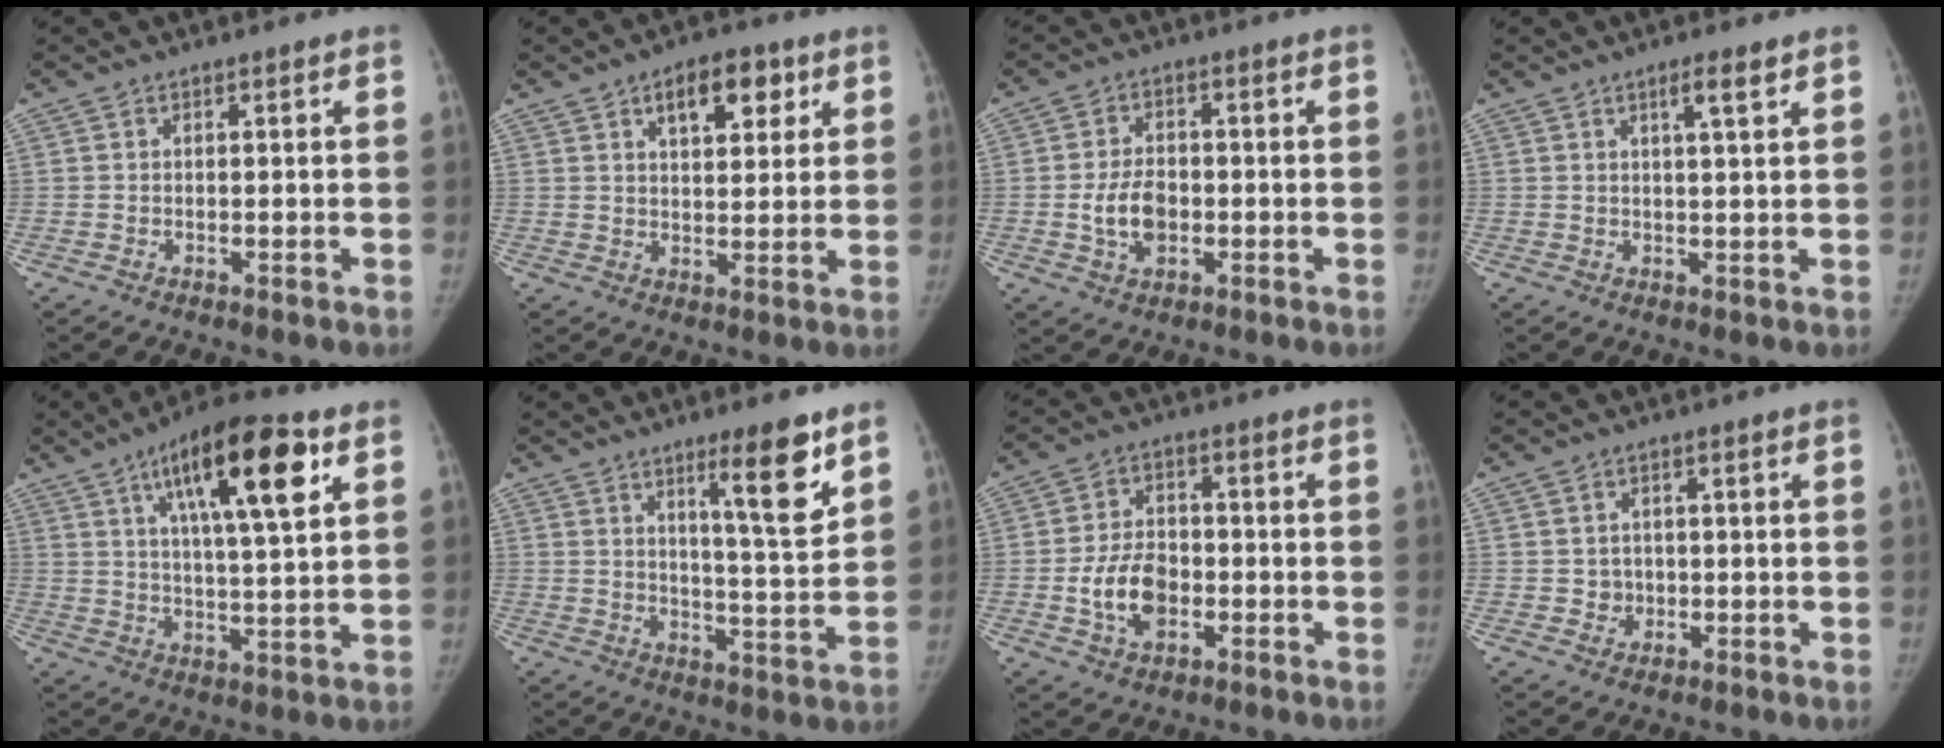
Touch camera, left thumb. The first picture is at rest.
{"total": 8.9, "force": [4.3, 4.5, 6.3], "torque": [-0.063, -0.012, 0.061]}
{"total": 6.9, "force": [-1.3, 4.6, 5.0], "torque": [-0.081, 0.008, -0.022]}
{"total": 3.3, "force": [1.8, 0.2, 2.7], "torque": [-0.045, -0.010, 0.031]}
{"total": 17.5, "force": [7.8, 4.6, 15.0], "torque": [-0.221, -0.019, 0.125]}
{"total": 10.8, "force": [6.4, 1.3, 8.5], "torque": [-0.117, -0.046, 0.100]}
{"total": 9.1, "force": [-2.2, 6.2, 6.3], "torque": [-0.100, 0.015, -0.039]}
{"total": 2.8, "force": [-0.3, 2.6, 0.7], "torque": [0.006, 0.005, -0.001]}